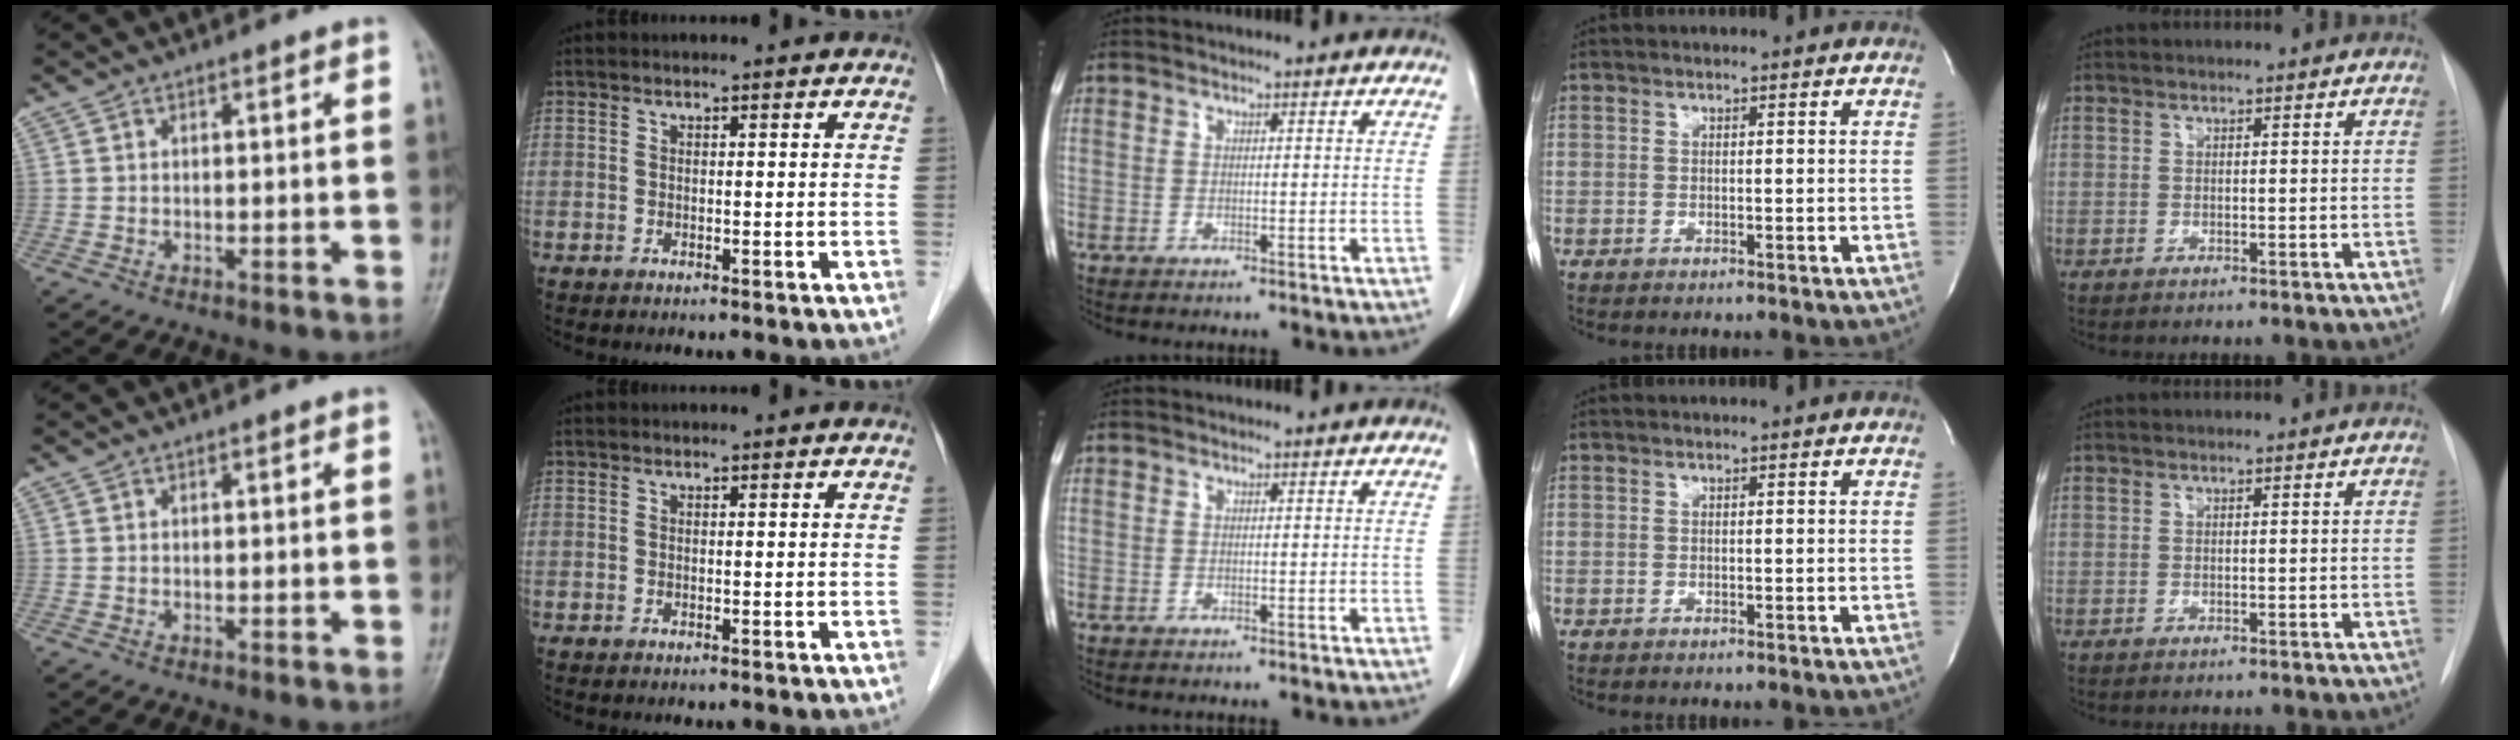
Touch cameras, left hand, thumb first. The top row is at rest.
{}